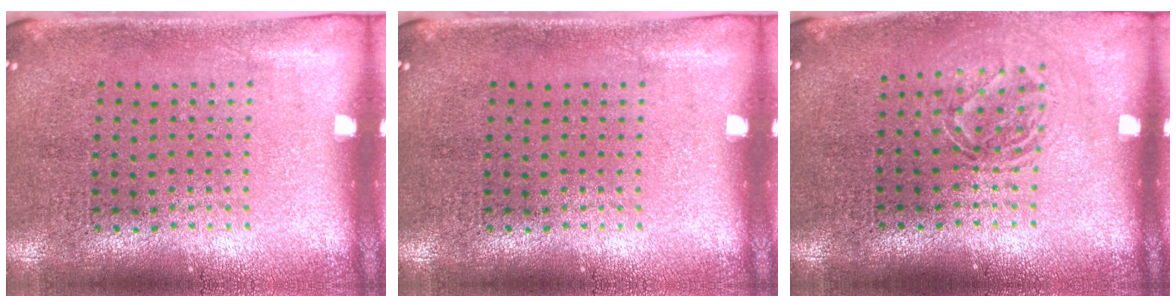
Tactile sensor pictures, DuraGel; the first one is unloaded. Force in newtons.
{"total": 0.0}
{"total": 1.6, "press": 1.3, "slide": 1.1}